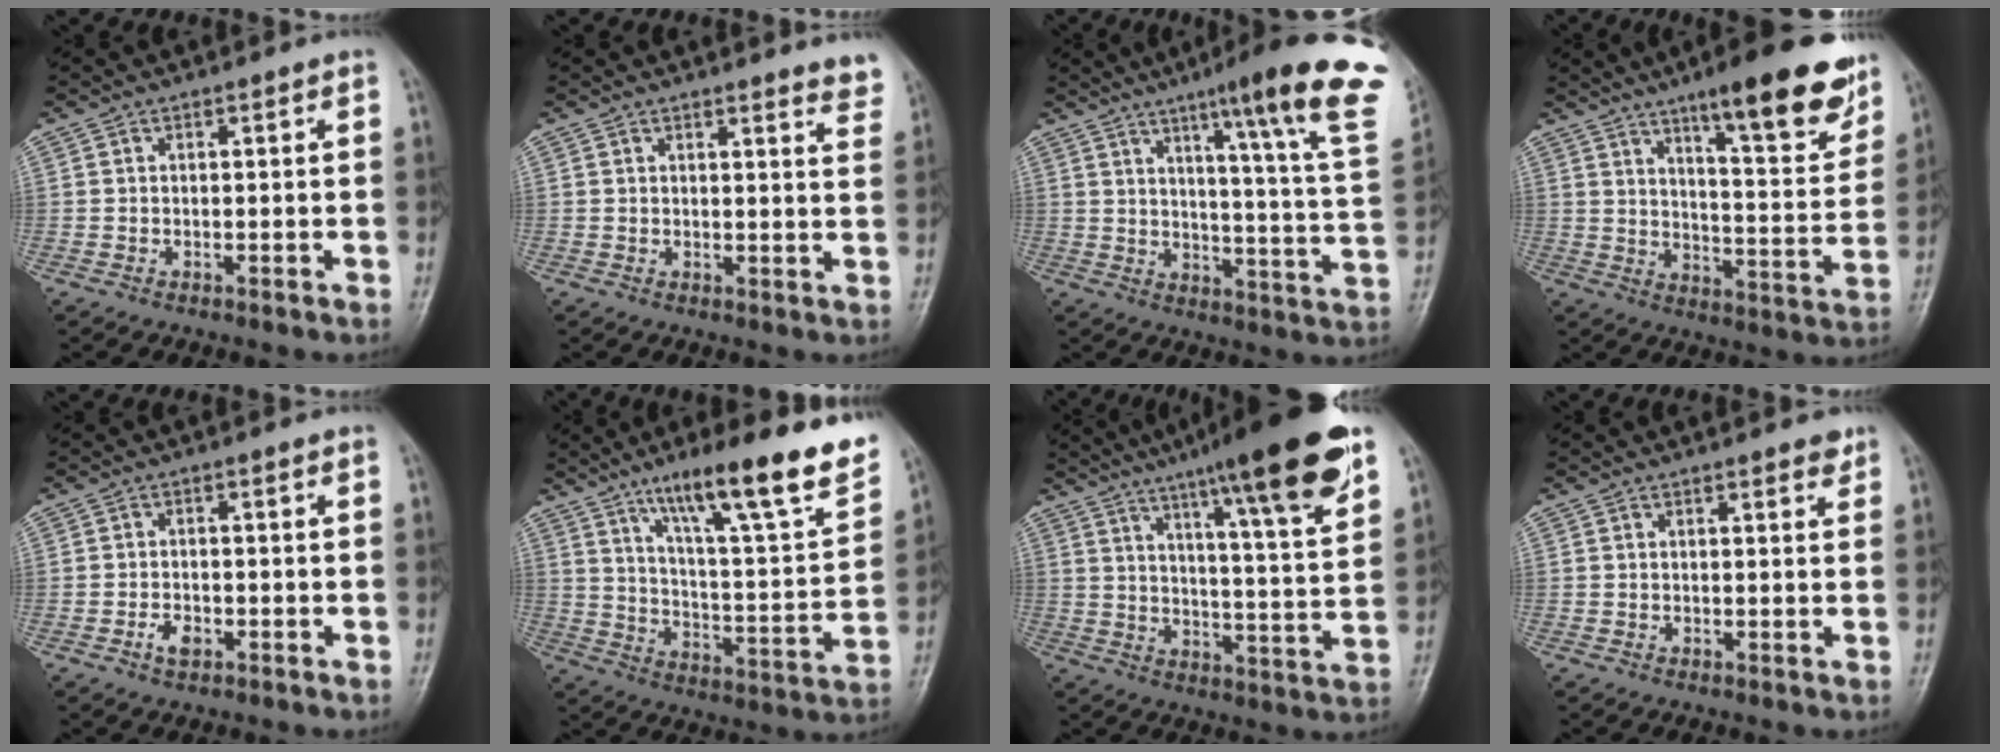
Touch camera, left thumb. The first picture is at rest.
{"total": 4.8, "force": [4.5, 0.7, 1.4], "torque": [-0.002, -0.030, 0.033]}
{"total": 23.0, "force": [13.5, 1.9, 18.6], "torque": [-0.233, -0.063, 0.172]}
{"total": 18.2, "force": [11.7, 4.2, 13.3], "torque": [-0.146, -0.063, 0.170]}
{"total": 2.5, "force": [-1.2, 1.5, 1.6], "torque": [-0.028, 0.006, -0.020]}
{"total": 22.0, "force": [14.3, 3.5, 16.4], "torque": [-0.222, -0.057, 0.226]}
{"total": 20.3, "force": [12.9, 2.2, 15.5], "torque": [-0.210, -0.046, 0.188]}
{"total": 1.9, "force": [1.4, 0.7, 1.0], "torque": [-0.006, -0.006, 0.015]}